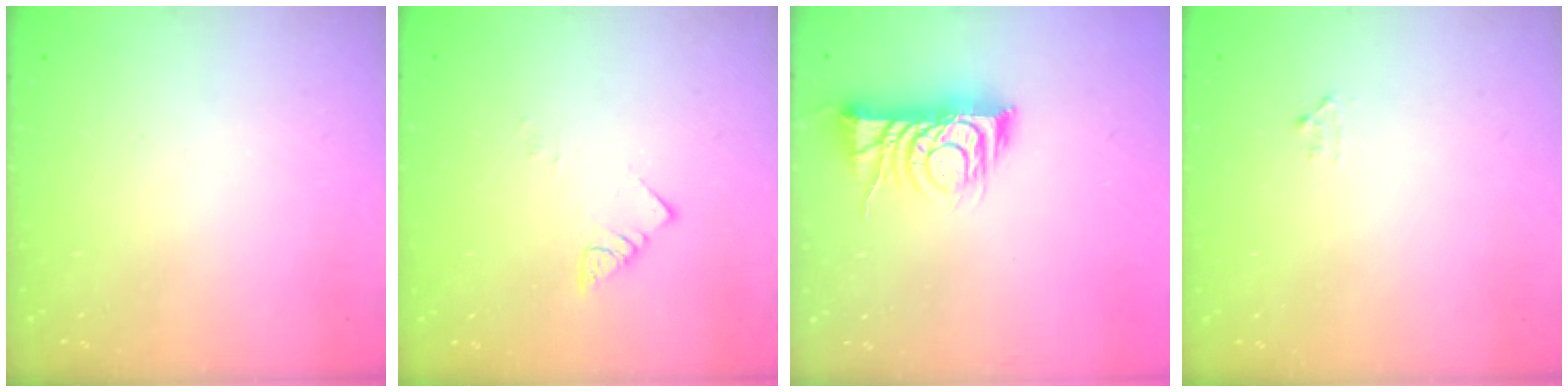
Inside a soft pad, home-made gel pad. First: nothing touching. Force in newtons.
{"total": 2.9, "press": 2.9, "slide": 0.2}
{"total": 9.1, "press": 9.1, "slide": 0.4}
{"total": 4.0, "press": 3.9, "slide": 0.5}